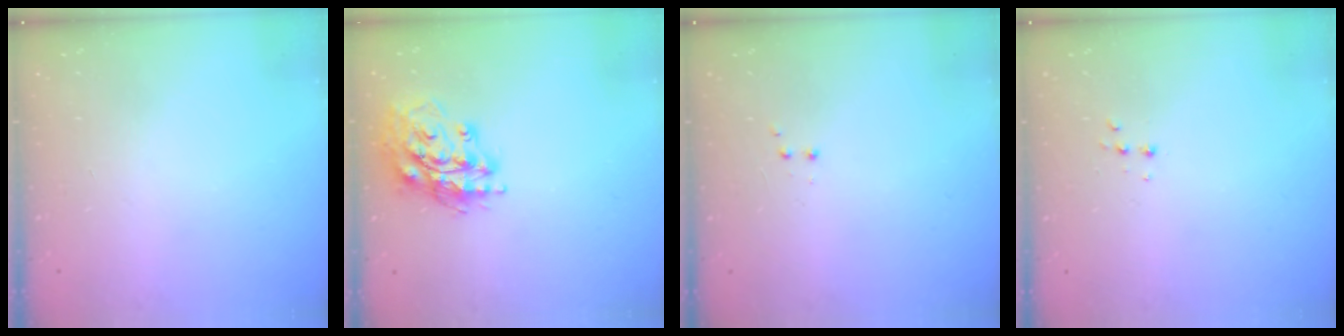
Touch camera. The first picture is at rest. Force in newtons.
{"total": 16.9, "press": 16.7, "slide": 2.3}
{"total": 2.0, "press": 1.8, "slide": 0.9}
{"total": 4.1, "press": 4.0, "slide": 0.8}